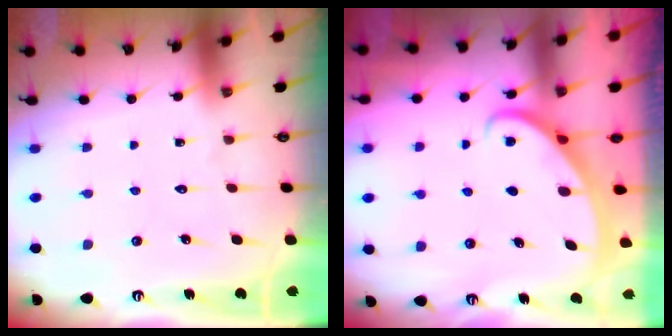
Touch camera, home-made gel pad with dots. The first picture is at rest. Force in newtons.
{"total": 3.1, "press": 3.1, "slide": 0.0}